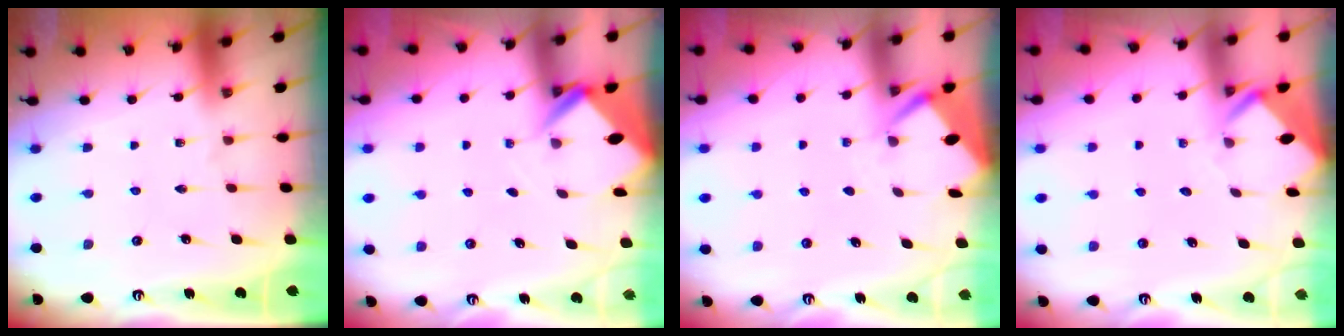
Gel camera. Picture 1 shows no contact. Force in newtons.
{"total": 2.8, "press": 2.8, "slide": 0.1}
{"total": 2.7, "press": 2.7, "slide": 0.4}
{"total": 3.4, "press": 3.4, "slide": 0.1}